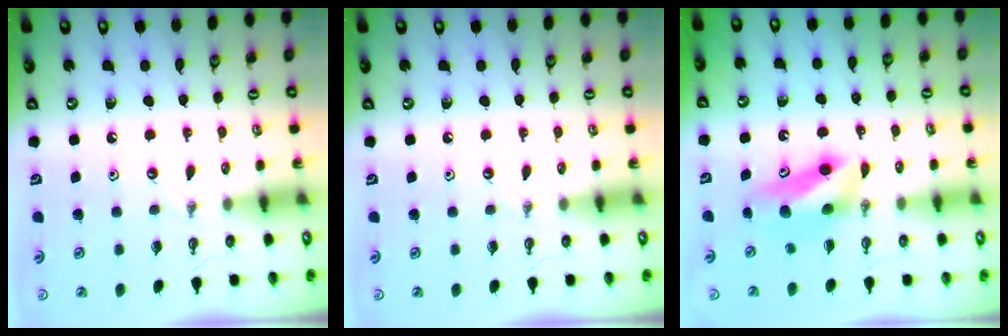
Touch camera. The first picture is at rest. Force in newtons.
{"total": 0.0}
{"total": 7.9, "press": 7.2, "slide": 3.4}